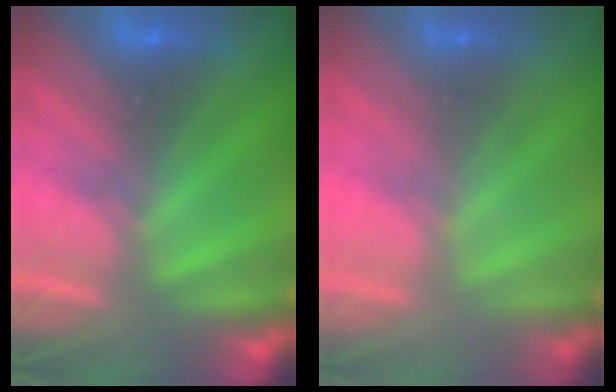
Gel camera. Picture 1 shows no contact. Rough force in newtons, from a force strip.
{"total": 2.1}